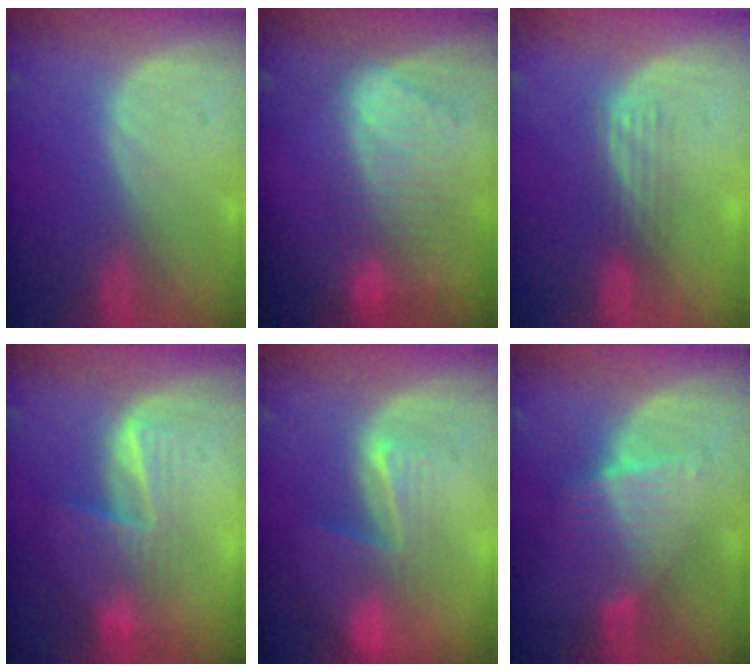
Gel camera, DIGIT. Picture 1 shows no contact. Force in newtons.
{"total": 9.3, "press": 8.1, "slide": 4.4}
{"total": 2.8, "press": 2.5, "slide": 1.3}
{"total": 6.7, "press": 6.4, "slide": 2.2}
{"total": 8.2, "press": 7.1, "slide": 4.1}
{"total": 6.9, "press": 6.0, "slide": 3.3}